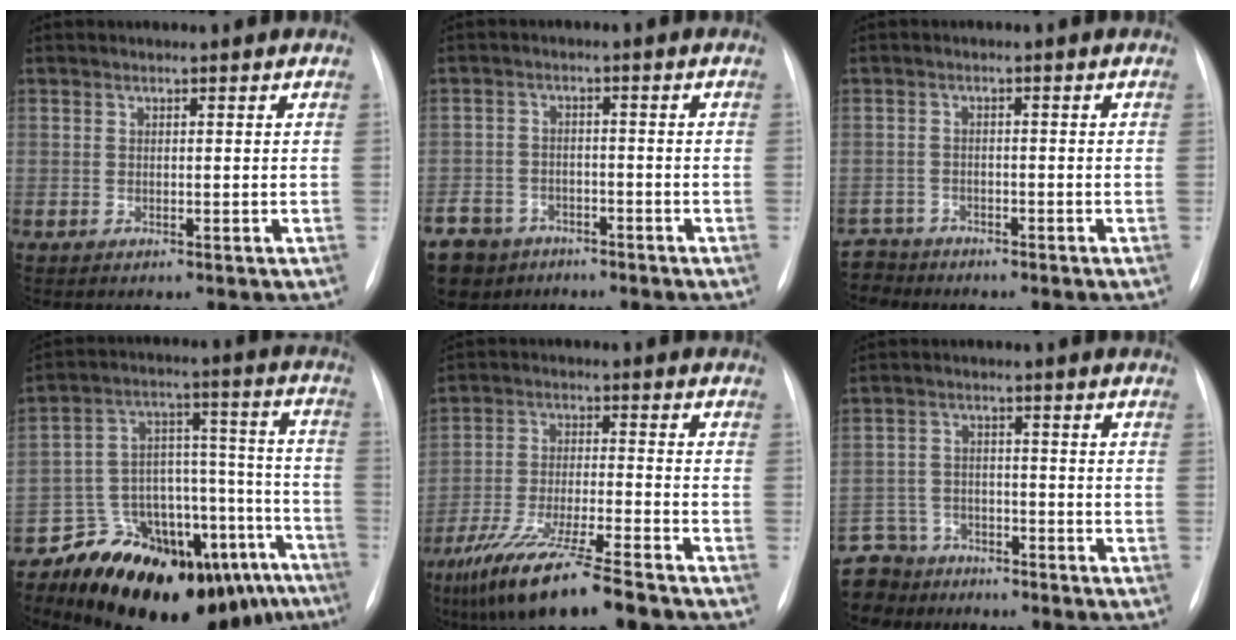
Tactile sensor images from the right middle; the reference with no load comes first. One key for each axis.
{"total": 11.0, "fx": -7.8, "fy": 7.3, "fz": 2.8, "tx": -0.081, "ty": -0.002, "tz": -0.121}
{"total": 3.9, "fx": -3.4, "fy": 1.3, "fz": -1.3, "tx": 0.024, "ty": -0.006, "tz": -0.067}
{"total": 22.8, "fx": -16.6, "fy": 8.7, "fz": 13.0, "tx": -0.104, "ty": 0.066, "tz": -0.232}
{"total": 14.3, "fx": -10.6, "fy": 1.1, "fz": 9.5, "tx": -0.185, "ty": -0.043, "tz": -0.181}
{"total": 9.0, "fx": -7.7, "fy": 4.7, "fz": 0.1, "tx": -0.015, "ty": 0.013, "tz": -0.133}